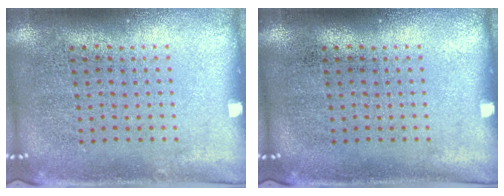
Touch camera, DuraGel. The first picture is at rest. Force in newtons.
{"total": 0.0}